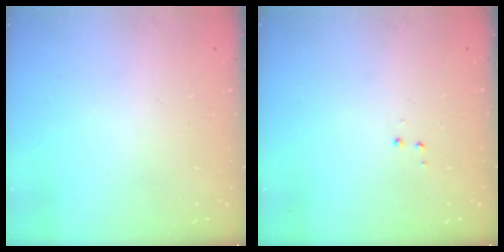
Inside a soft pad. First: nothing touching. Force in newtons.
{"total": 2.9, "press": 2.8, "slide": 0.4}